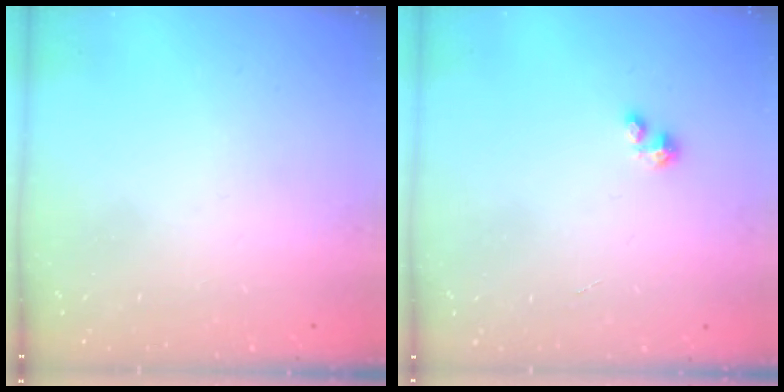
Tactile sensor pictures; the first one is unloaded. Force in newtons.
{"total": 0.9, "press": 0.9, "slide": 0.3}